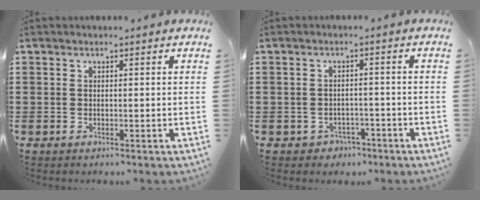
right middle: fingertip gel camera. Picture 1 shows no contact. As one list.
[{"total": 1.8, "force": [-1.5, 0.9, -0.1], "torque": [-0.009, -0.002, -0.035]}]